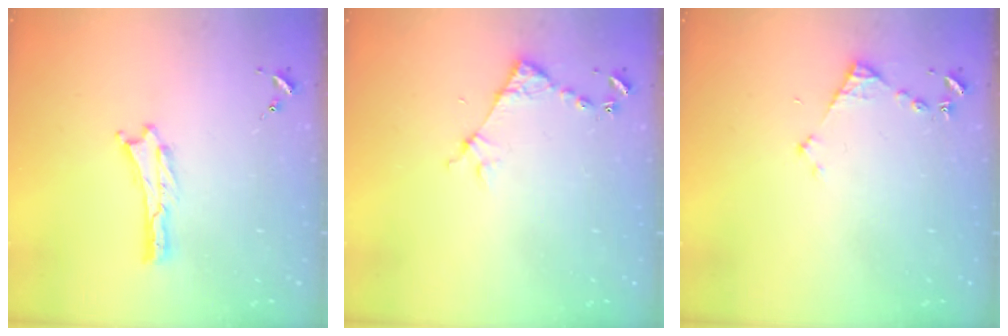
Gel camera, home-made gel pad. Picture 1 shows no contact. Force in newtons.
{"total": 3.8, "press": 3.8, "slide": 0.4}
{"total": 3.2, "press": 3.2, "slide": 0.3}